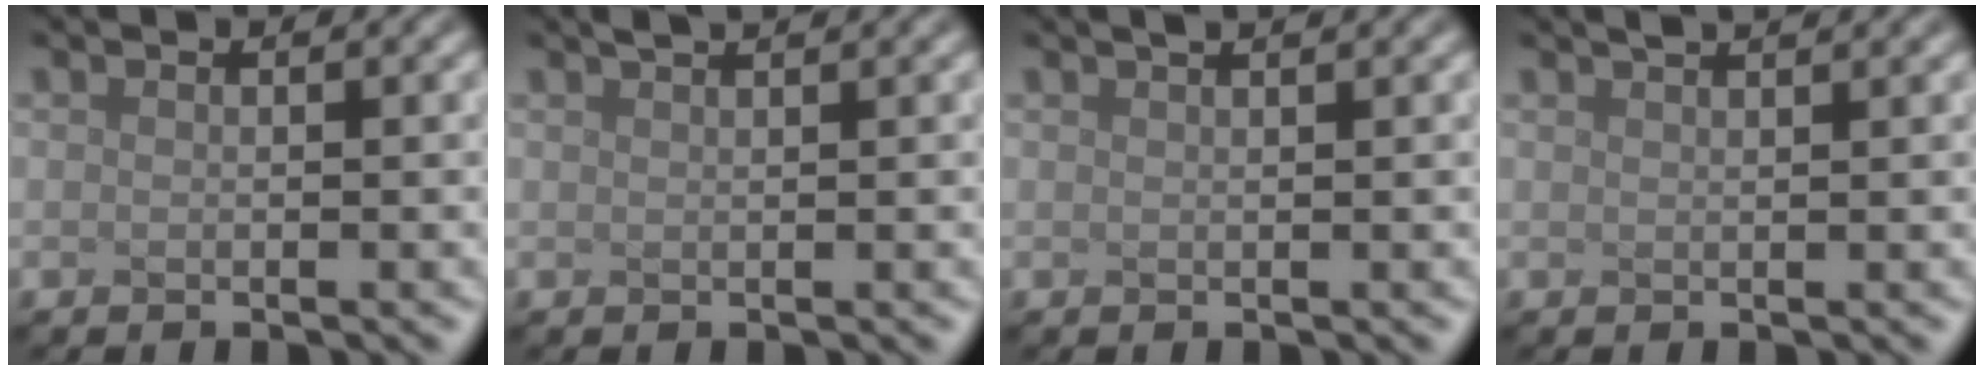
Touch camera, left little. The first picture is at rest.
{"total": 2.7, "force": [2.0, 0.8, 1.6], "torque": [-0.004, 0.018, 0.000]}
{"total": 2.9, "force": [1.9, 1.2, 1.9], "torque": [-0.002, 0.022, -0.008]}
{"total": 3.5, "force": [2.5, 1.2, 2.0], "torque": [-0.005, 0.027, 0.001]}